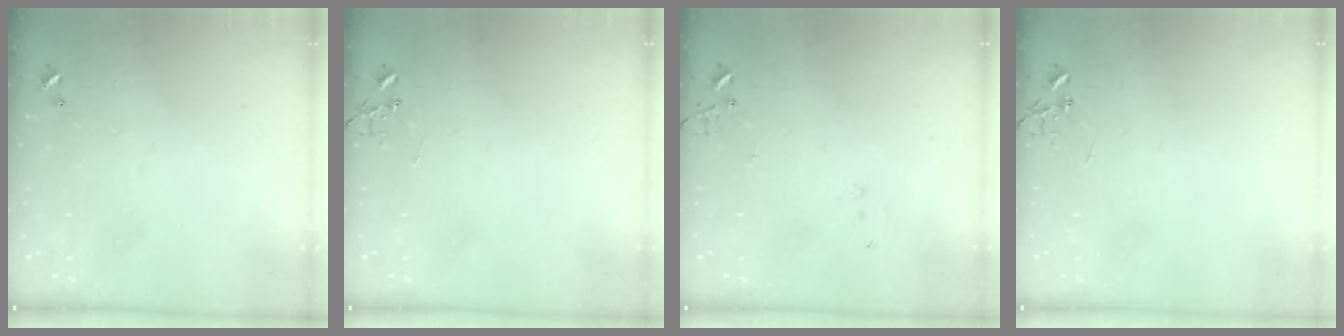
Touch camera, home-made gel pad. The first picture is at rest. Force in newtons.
{"total": 0.0}
{"total": 6.8, "press": 6.8, "slide": 0.5}
{"total": 0.0}